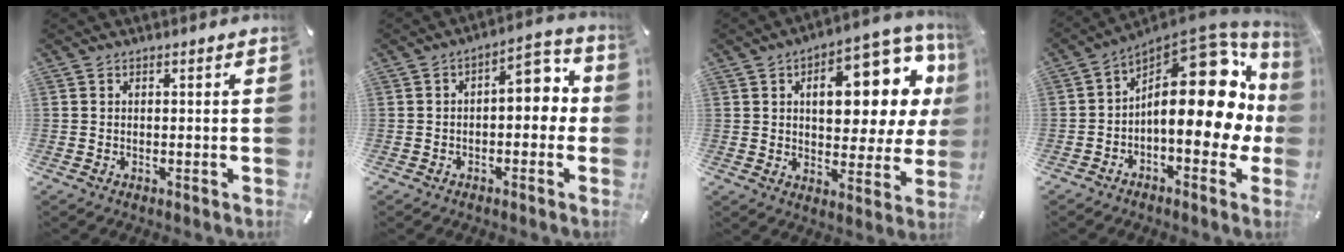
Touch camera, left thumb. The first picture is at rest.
{"total": 7.7, "force": [0.9, 4.3, 6.3], "torque": [-0.075, -0.013, 0.001]}
{"total": 17.7, "force": [6.2, 9.8, 13.4], "torque": [-0.172, -0.033, 0.099]}
{"total": 22.5, "force": [3.2, 10.6, 19.6], "torque": [-0.292, -0.045, 0.055]}